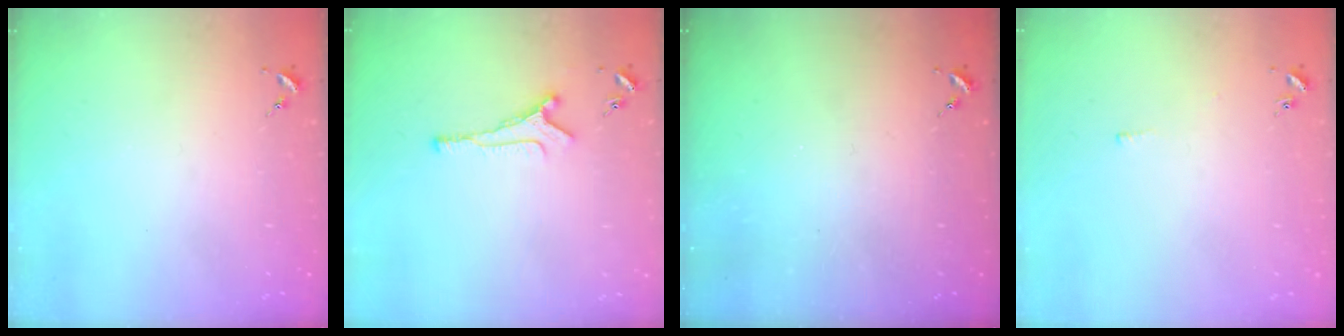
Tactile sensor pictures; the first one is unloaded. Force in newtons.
{"total": 6.8, "press": 6.7, "slide": 0.9}
{"total": 0.0}
{"total": 2.2, "press": 2.2, "slide": 0.5}